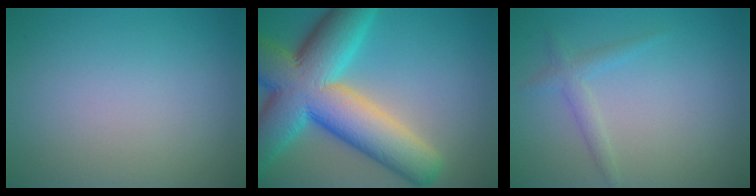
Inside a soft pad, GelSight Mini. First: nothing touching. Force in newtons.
{"total": 14.0, "press": 14.0, "slide": 0.7}
{"total": 1.6, "press": 1.6, "slide": 0.1}